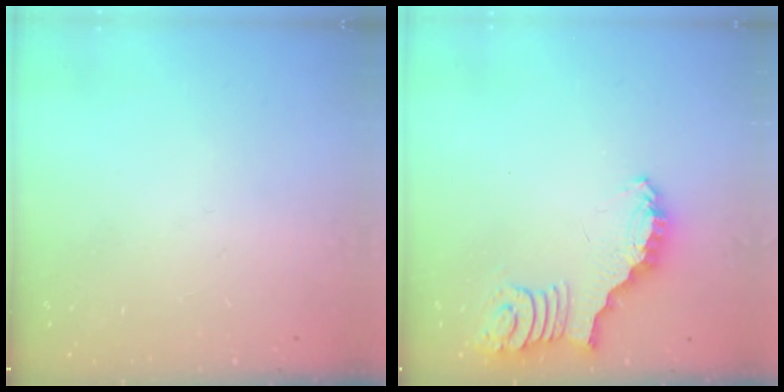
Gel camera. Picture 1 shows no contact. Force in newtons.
{"total": 2.6, "press": 2.5, "slide": 0.5}